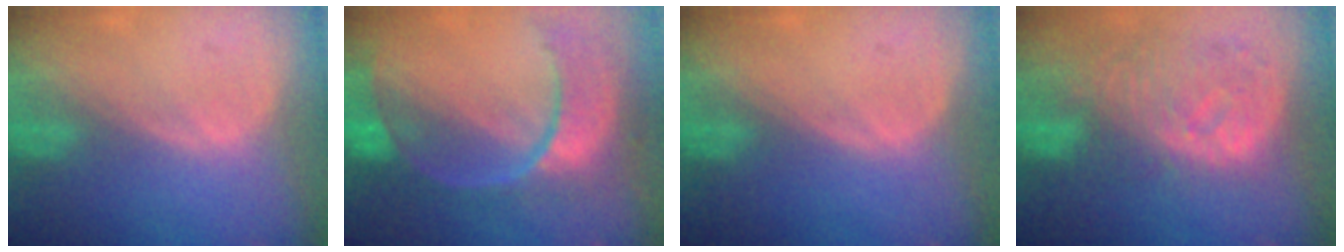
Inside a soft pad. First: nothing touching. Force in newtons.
{"total": 11.3, "press": 9.5, "slide": 6.1}
{"total": 0.0}
{"total": 11.1, "press": 9.7, "slide": 5.3}